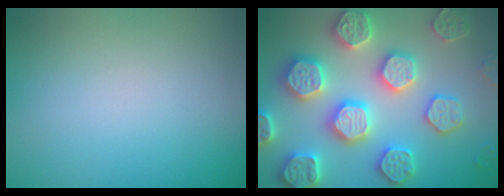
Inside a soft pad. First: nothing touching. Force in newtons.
{"total": 7.9, "press": 7.7, "slide": 1.7}